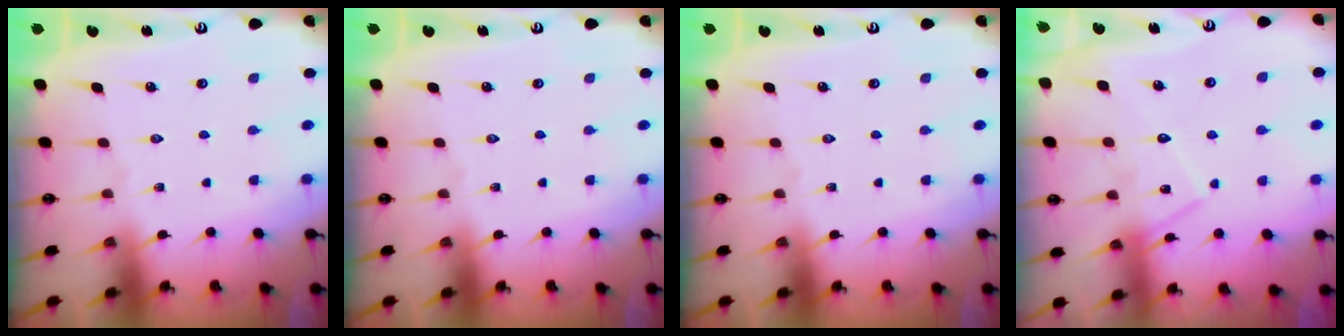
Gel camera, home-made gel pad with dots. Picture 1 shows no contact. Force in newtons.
{"total": 0.0}
{"total": 0.0}
{"total": 13.2, "press": 13.2, "slide": 0.9}